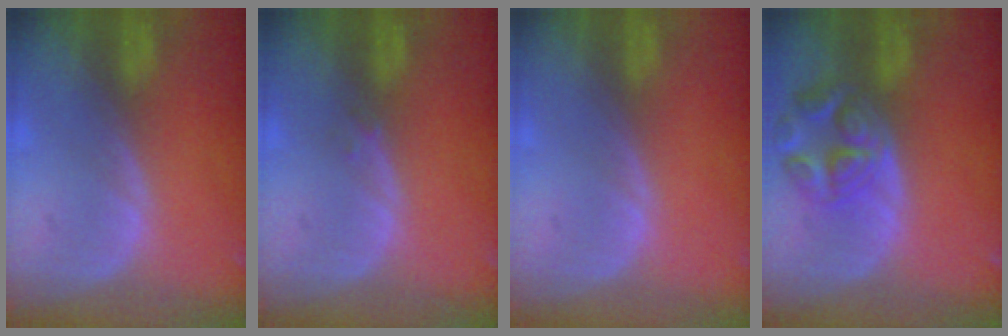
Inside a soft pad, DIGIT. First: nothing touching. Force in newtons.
{"total": 0.7, "press": 0.7, "slide": 0.1}
{"total": 0.0}
{"total": 7.4, "press": 6.6, "slide": 3.4}